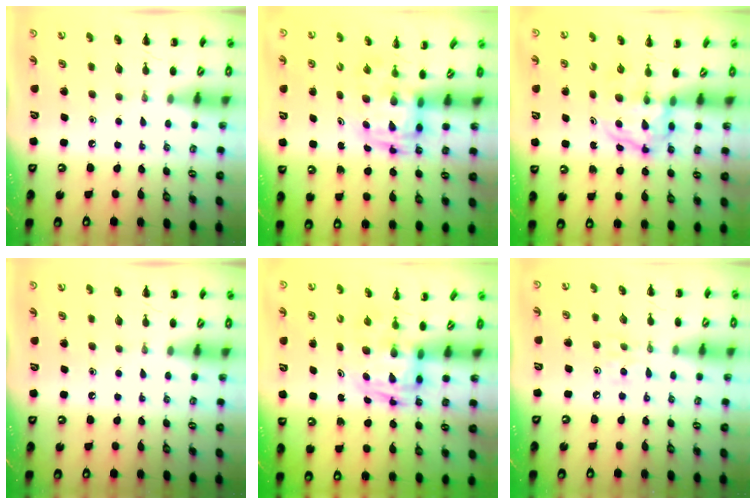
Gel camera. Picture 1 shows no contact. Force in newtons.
{"total": 2.9, "press": 2.9, "slide": 0.6}
{"total": 3.8, "press": 3.8, "slide": 0.4}
{"total": 0.0}
{"total": 2.8, "press": 2.8, "slide": 0.5}
{"total": 5.4, "press": 5.1, "slide": 1.8}